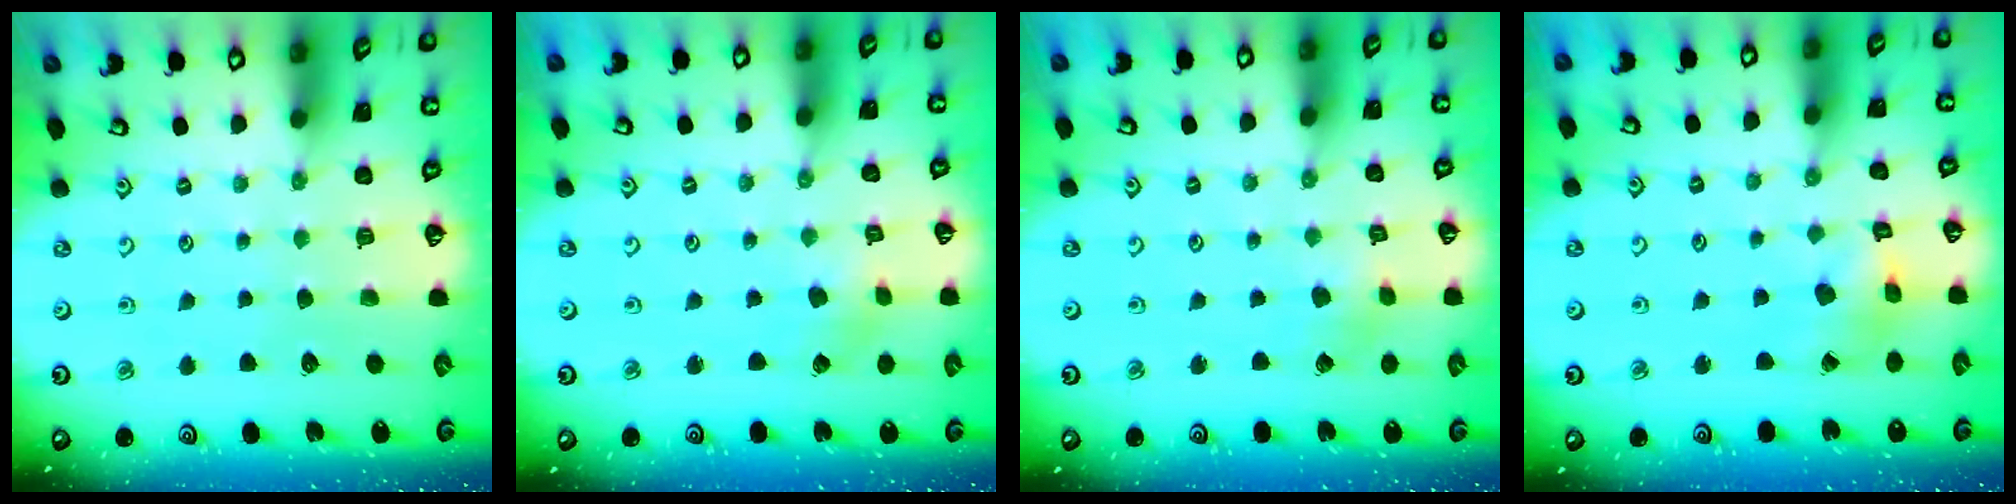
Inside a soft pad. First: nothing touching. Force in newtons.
{"total": 1.9, "press": 1.9, "slide": 0.2}
{"total": 2.5, "press": 2.5, "slide": 0.3}
{"total": 7.5, "press": 7.5, "slide": 0.8}